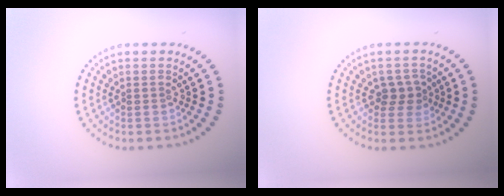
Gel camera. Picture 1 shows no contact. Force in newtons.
{"total": 2.0, "press": 2.0, "slide": 0.6}